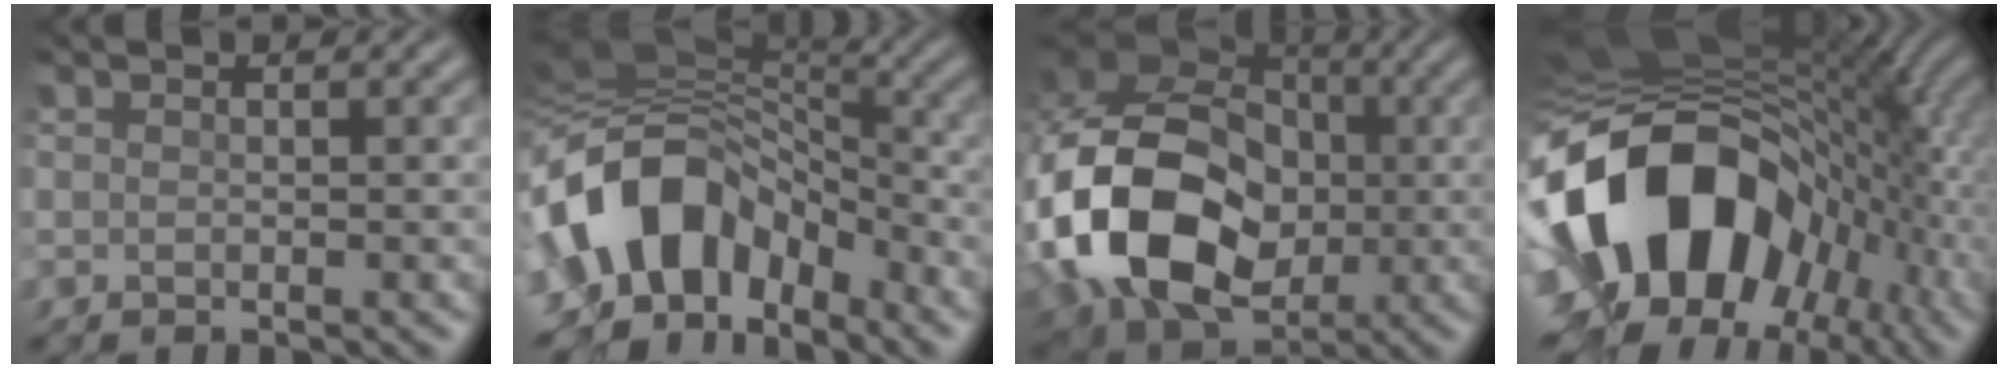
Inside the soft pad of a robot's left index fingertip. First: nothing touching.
{"total": 11.2, "force": [-4.2, 7.5, 7.2], "torque": [-0.133, 0.019, -0.085]}
{"total": 16.9, "force": [-2.4, 13.1, 10.5], "torque": [-0.229, -0.017, -0.049]}
{"total": 18.0, "force": [-2.7, 12.9, 12.2], "torque": [-0.239, -0.003, -0.046]}